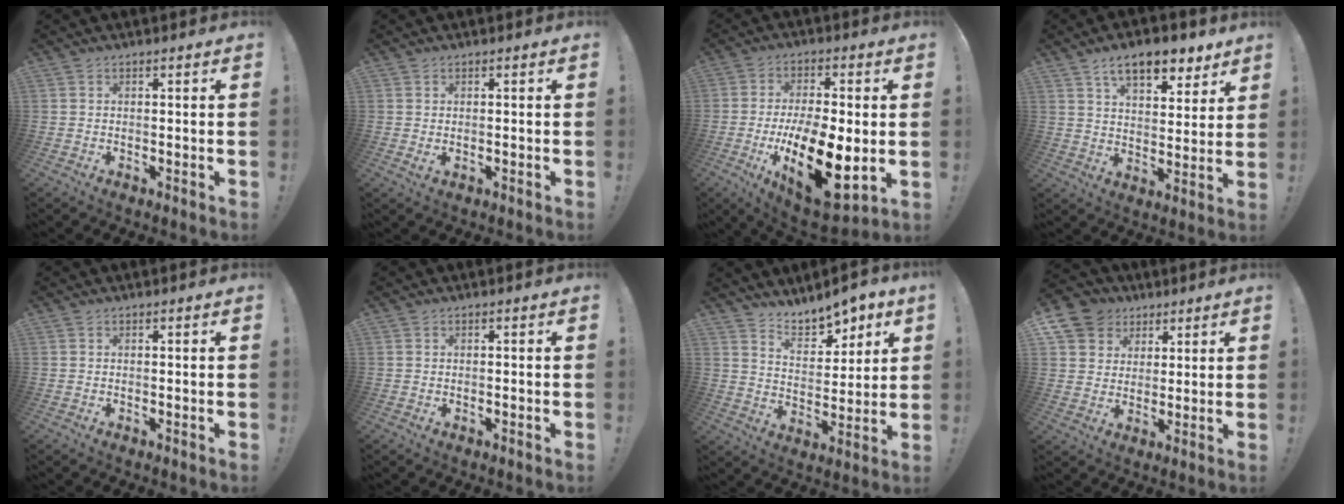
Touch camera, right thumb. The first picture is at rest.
{"total": 1.0, "force": [0.4, 0.3, 0.9], "torque": [-0.015, 0.001, 0.007]}
{"total": 20.9, "force": [-4.6, 9.6, 17.9], "torque": [-0.300, 0.014, -0.061]}
{"total": 11.8, "force": [7.9, 5.2, 7.1], "torque": [-0.108, -0.035, 0.140]}
{"total": 0.0}
{"total": 0.0}
{"total": 9.0, "force": [7.8, 3.7, 2.8], "torque": [-0.040, -0.064, 0.145]}
{"total": 9.5, "force": [4.6, 8.0, 2.2], "torque": [-0.035, -0.032, 0.094]}